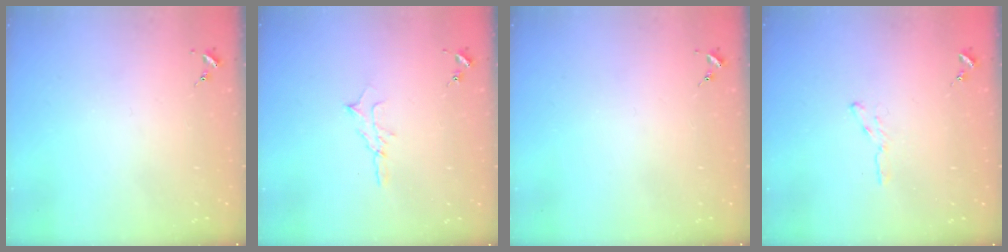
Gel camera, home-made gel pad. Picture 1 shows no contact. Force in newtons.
{"total": 6.1, "press": 6.1, "slide": 0.6}
{"total": 0.0}
{"total": 3.8, "press": 3.8, "slide": 0.5}